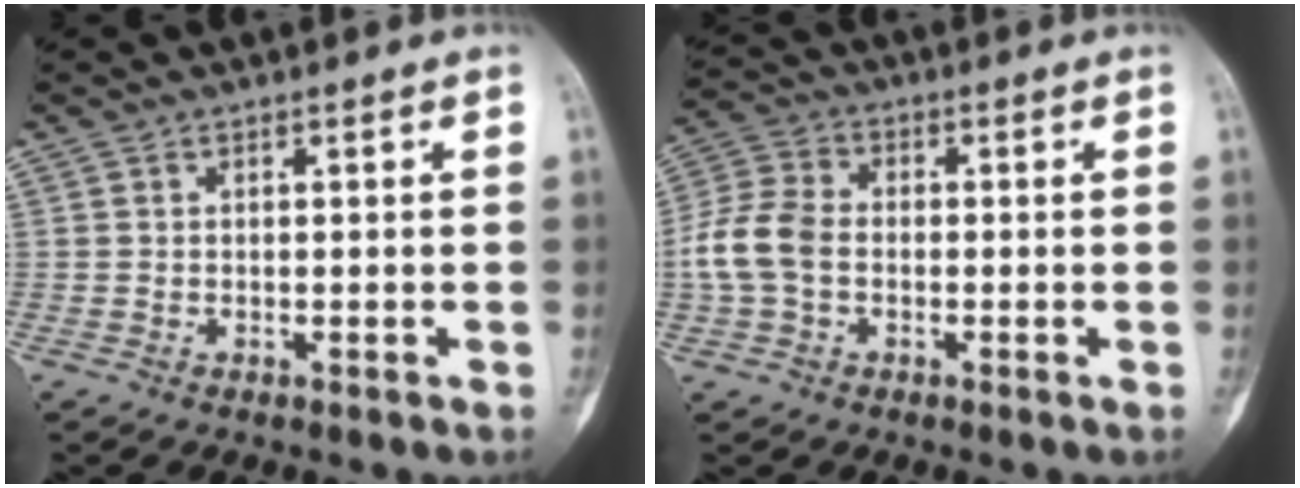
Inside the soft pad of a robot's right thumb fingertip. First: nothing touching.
{"total": 8.7, "force": [-1.2, 6.3, 5.9], "torque": [-0.127, 0.023, -0.033]}